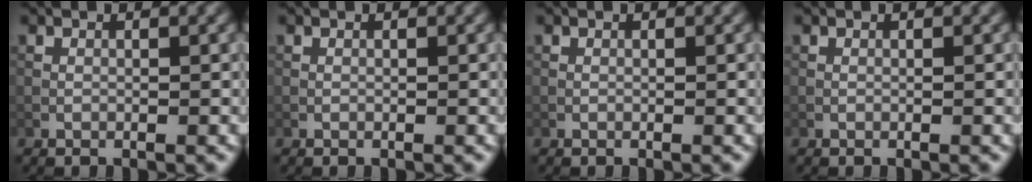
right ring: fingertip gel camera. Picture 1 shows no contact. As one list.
[{"total": 0.0}, {"total": 0.0}, {"total": 0.0}]